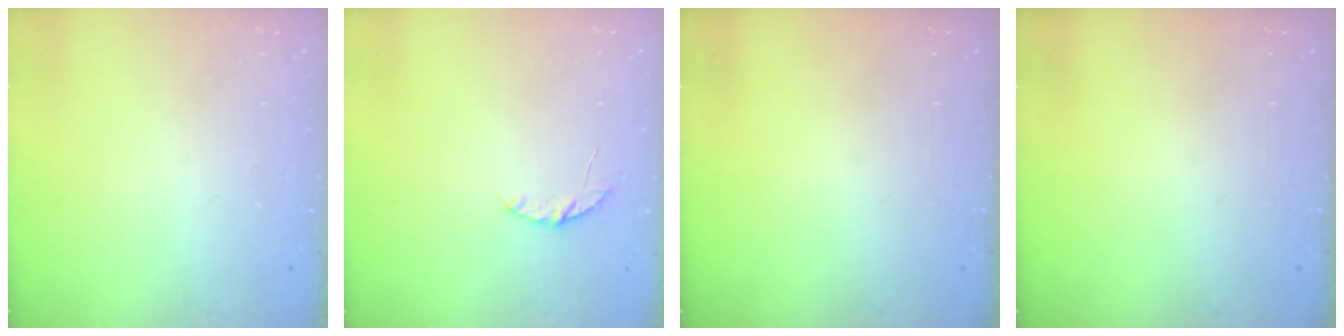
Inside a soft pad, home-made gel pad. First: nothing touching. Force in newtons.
{"total": 3.8, "press": 3.8, "slide": 0.5}
{"total": 0.0}
{"total": 0.0}